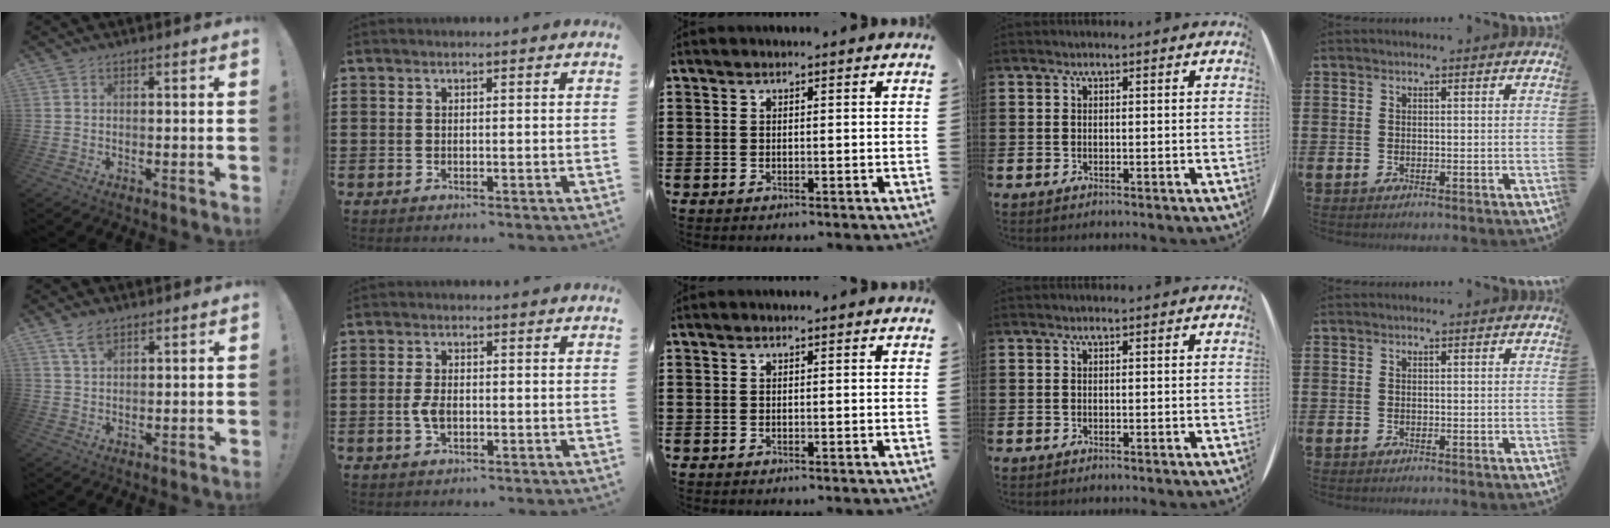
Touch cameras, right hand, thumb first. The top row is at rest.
{"thumb": {"total": 4.4, "force": [2.9, 2.1, 2.6], "torque": [-0.043, -0.012, 0.053]}, "index": {"total": 3.1, "force": [-0.4, 1.6, 2.6], "torque": [-0.065, -0.006, -0.010]}}